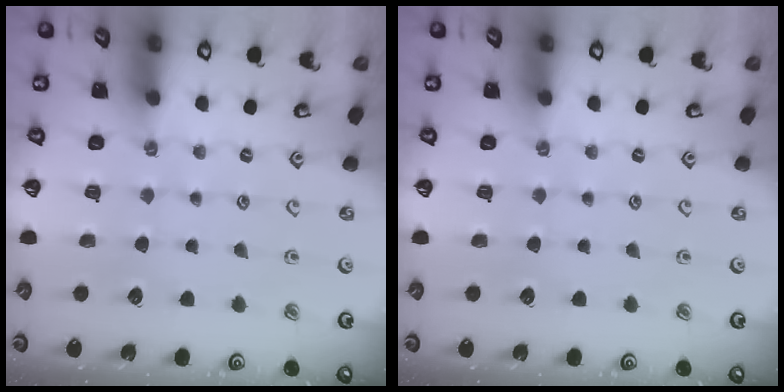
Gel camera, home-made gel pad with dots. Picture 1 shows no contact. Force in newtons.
{"total": 0.0}